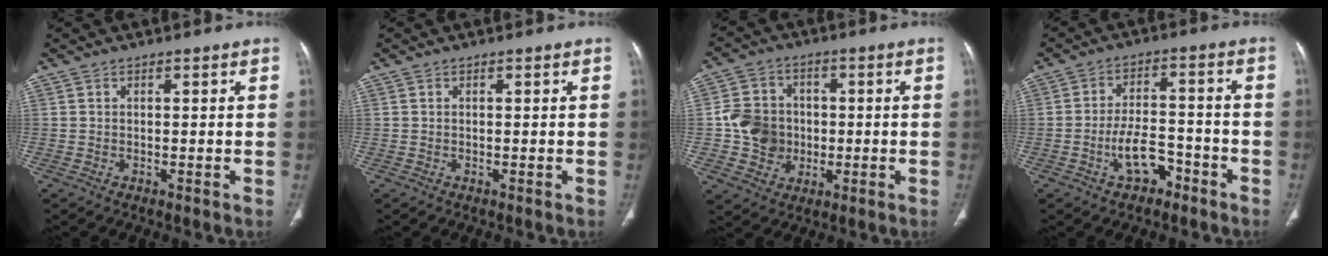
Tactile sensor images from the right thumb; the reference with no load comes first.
{"total": 0.0}
{"total": 9.7, "force": [-0.8, 8.7, 4.1], "torque": [-0.039, 0.011, -0.016]}
{"total": 7.2, "force": [-3.9, 3.9, 4.7], "torque": [-0.069, 0.040, -0.066]}